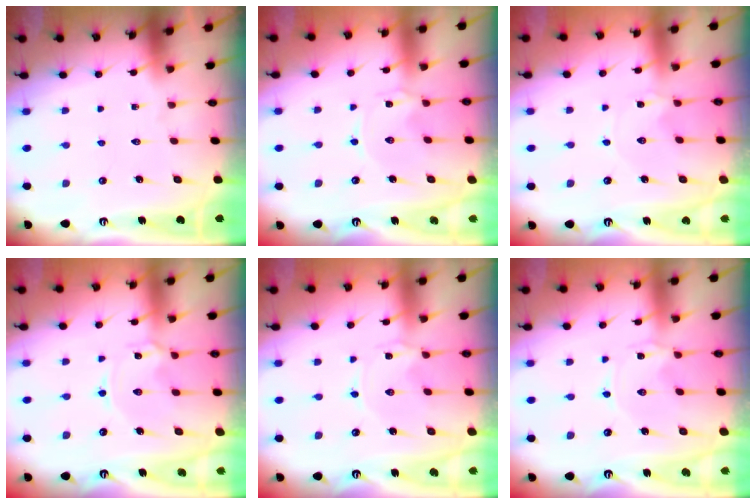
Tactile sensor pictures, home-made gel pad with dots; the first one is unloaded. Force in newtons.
{"total": 0.0}
{"total": 0.0}
{"total": 2.4, "press": 2.4, "slide": 0.4}
{"total": 0.0}
{"total": 0.0}